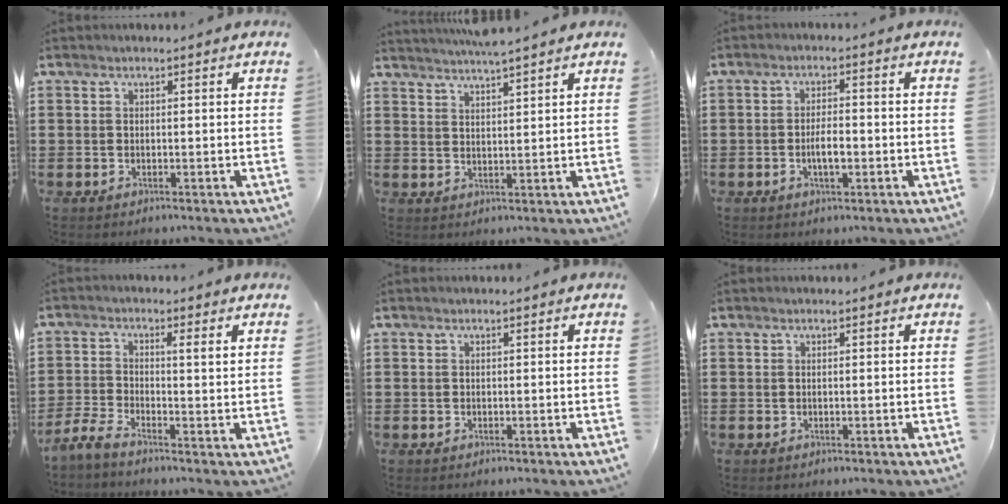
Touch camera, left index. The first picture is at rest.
{"total": 3.0, "force": [2.9, -0.6, 0.4], "torque": [-0.015, -0.010, 0.054]}
{"total": 3.9, "force": [-0.9, 1.3, 3.5], "torque": [-0.062, 0.005, -0.017]}
{"total": 3.1, "force": [-0.9, 0.0, 2.9], "torque": [-0.069, -0.011, -0.024]}
{"total": 0.0}
{"total": 0.0}